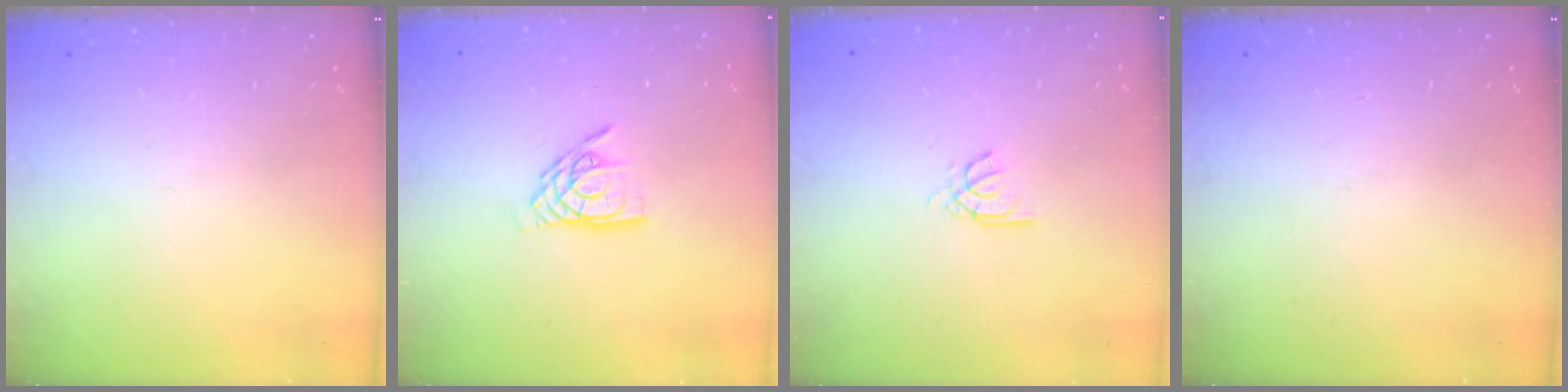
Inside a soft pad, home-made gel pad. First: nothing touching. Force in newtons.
{"total": 9.6, "press": 9.5, "slide": 0.9}
{"total": 2.6, "press": 2.6, "slide": 0.4}
{"total": 0.0}